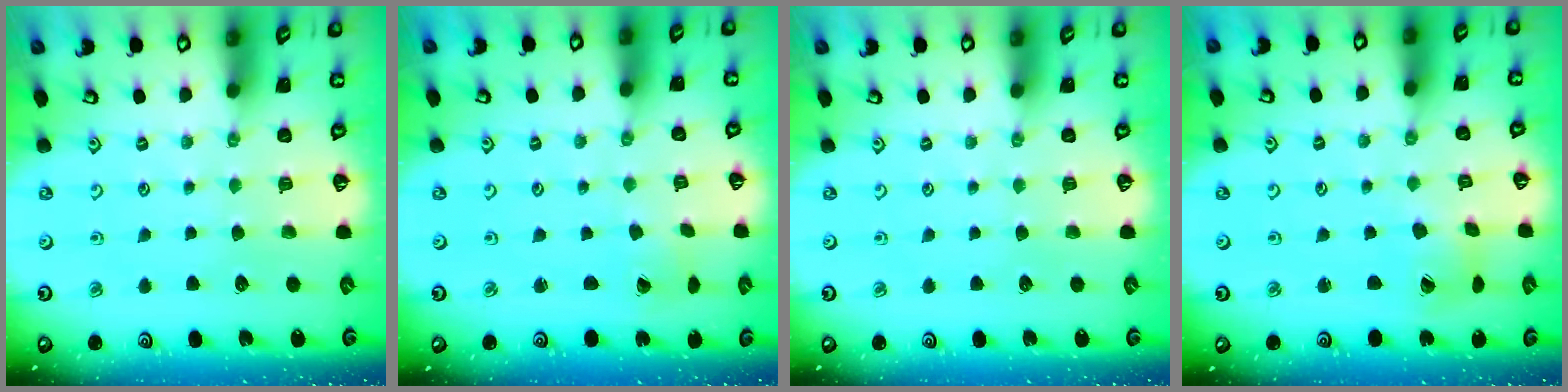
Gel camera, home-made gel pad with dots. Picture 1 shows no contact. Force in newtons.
{"total": 0.8, "press": 0.8, "slide": 0.0}
{"total": 0.0}
{"total": 3.5, "press": 3.5, "slide": 0.4}